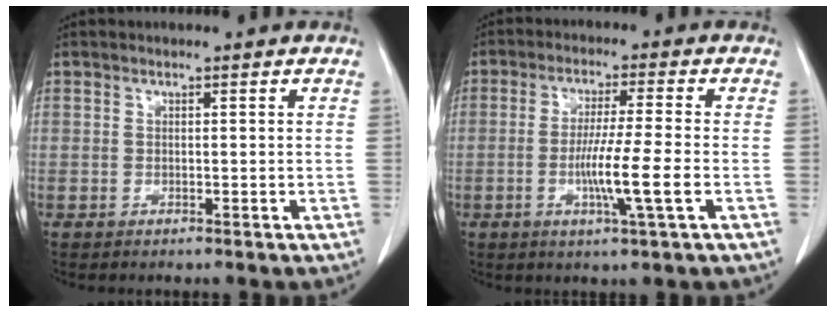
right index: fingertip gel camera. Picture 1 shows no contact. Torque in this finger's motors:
{"motor_torque": [1.39, -0.50, 0.74, 0.10]}